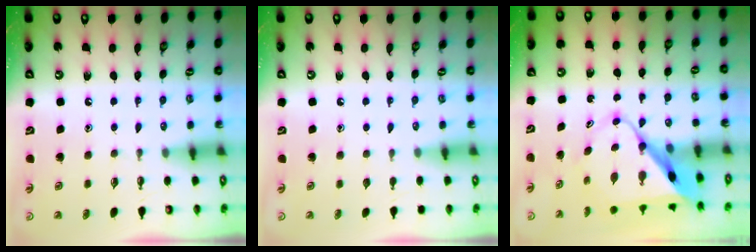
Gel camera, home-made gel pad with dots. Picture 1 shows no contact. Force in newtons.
{"total": 0.0}
{"total": 11.1, "press": 11.0, "slide": 0.9}